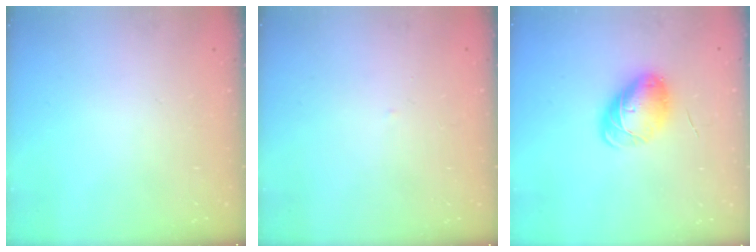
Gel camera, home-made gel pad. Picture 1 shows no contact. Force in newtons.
{"total": 1.6, "press": 1.6, "slide": 0.3}
{"total": 9.0, "press": 8.8, "slide": 1.9}